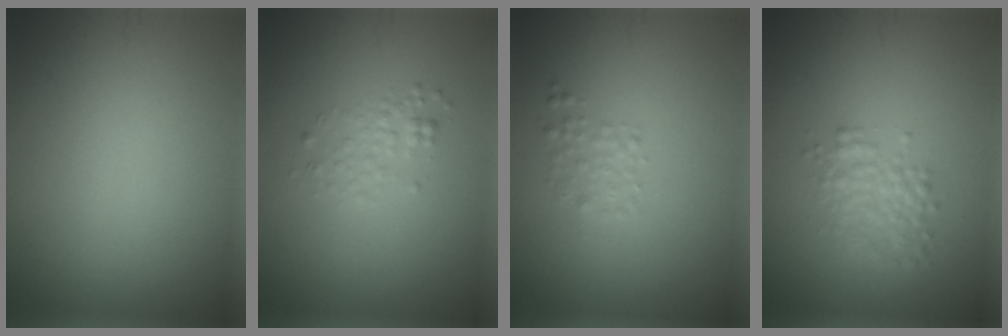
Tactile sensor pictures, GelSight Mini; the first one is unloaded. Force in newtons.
{"total": 1.4, "press": 1.4, "slide": 0.1}
{"total": 1.4, "press": 1.4, "slide": 0.1}
{"total": 2.6, "press": 2.6, "slide": 0.1}